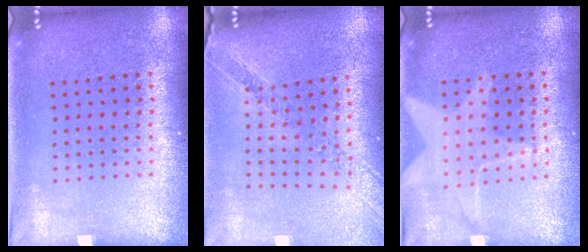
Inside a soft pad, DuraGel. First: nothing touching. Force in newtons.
{"total": 1.1, "press": 1.1, "slide": 0.1}
{"total": 1.0, "press": 1.0, "slide": 0.2}